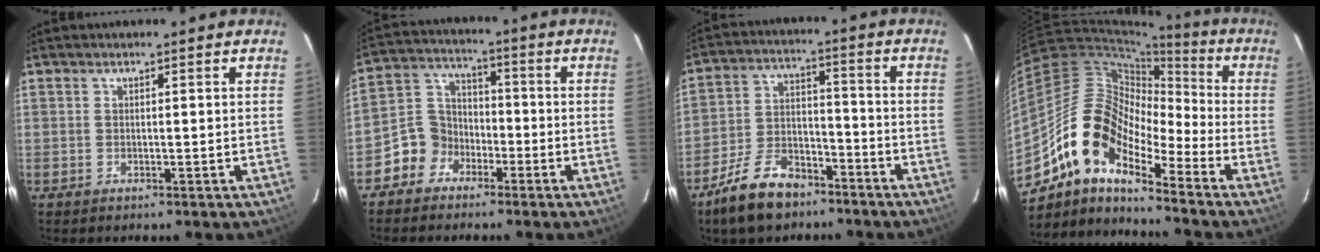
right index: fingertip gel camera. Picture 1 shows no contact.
{"total": 7.5, "force": [-4.3, 6.1, 0.9], "torque": [-0.024, 0.040, -0.090]}
{"total": 12.5, "force": [-9.0, 6.2, 6.0], "torque": [-0.136, 0.017, -0.154]}
{"total": 14.1, "force": [-10.0, 5.5, 8.3], "torque": [-0.133, 0.010, -0.205]}